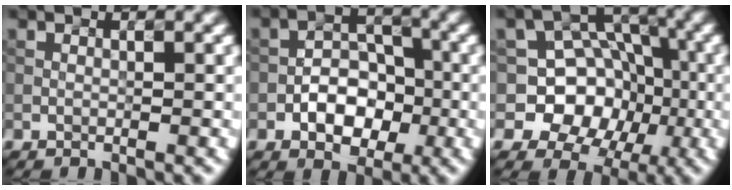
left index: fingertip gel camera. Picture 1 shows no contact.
{"total": 4.0, "force": [-1.8, 2.7, 2.4], "torque": [-0.030, 0.008, -0.022]}
{"total": 8.1, "force": [-1.9, 7.3, 2.9], "torque": [-0.028, 0.026, -0.053]}